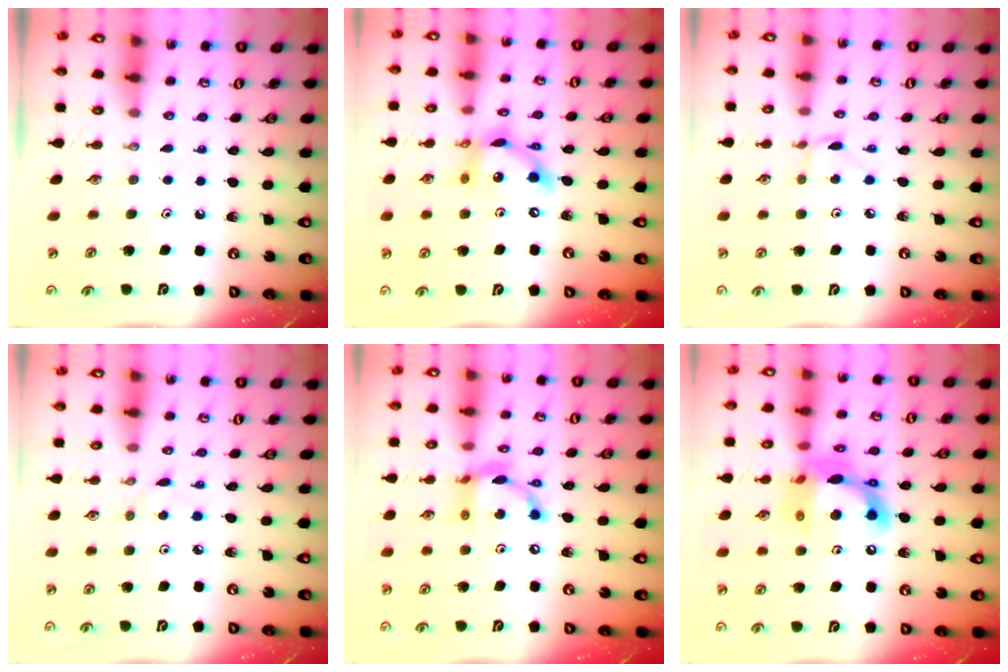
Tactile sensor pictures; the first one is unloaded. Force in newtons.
{"total": 12.5, "press": 12.5, "slide": 0.6}
{"total": 2.4, "press": 2.3, "slide": 0.3}
{"total": 2.9, "press": 2.9, "slide": 0.4}
{"total": 12.6, "press": 12.6, "slide": 0.8}
{"total": 15.4, "press": 15.3, "slide": 1.5}